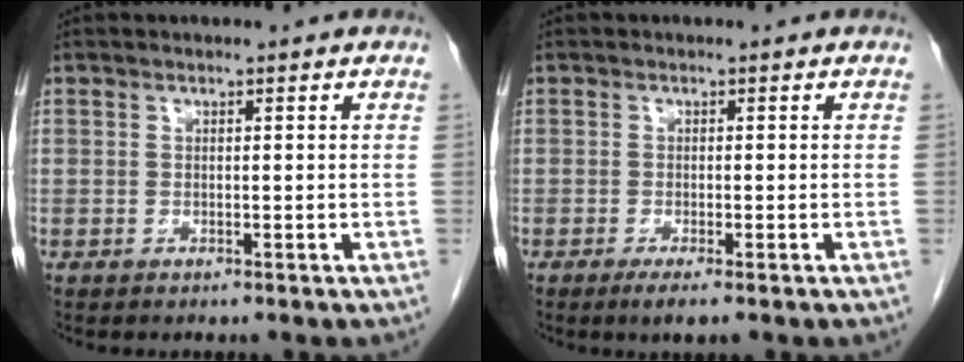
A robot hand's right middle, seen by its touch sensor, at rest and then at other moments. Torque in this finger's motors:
{"motor_torque": [0.32, -0.49, 0.01, 0.03]}